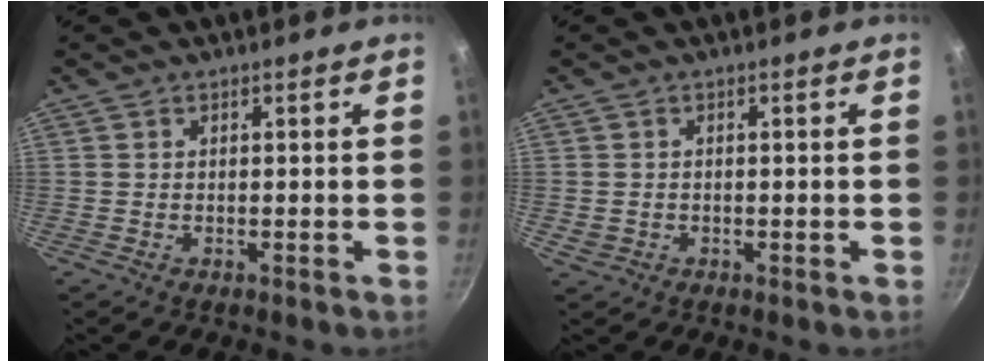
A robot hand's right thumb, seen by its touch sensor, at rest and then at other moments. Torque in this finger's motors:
{"motor_torque": [1.32, 1.50, -0.12, -0.03, 0.11]}